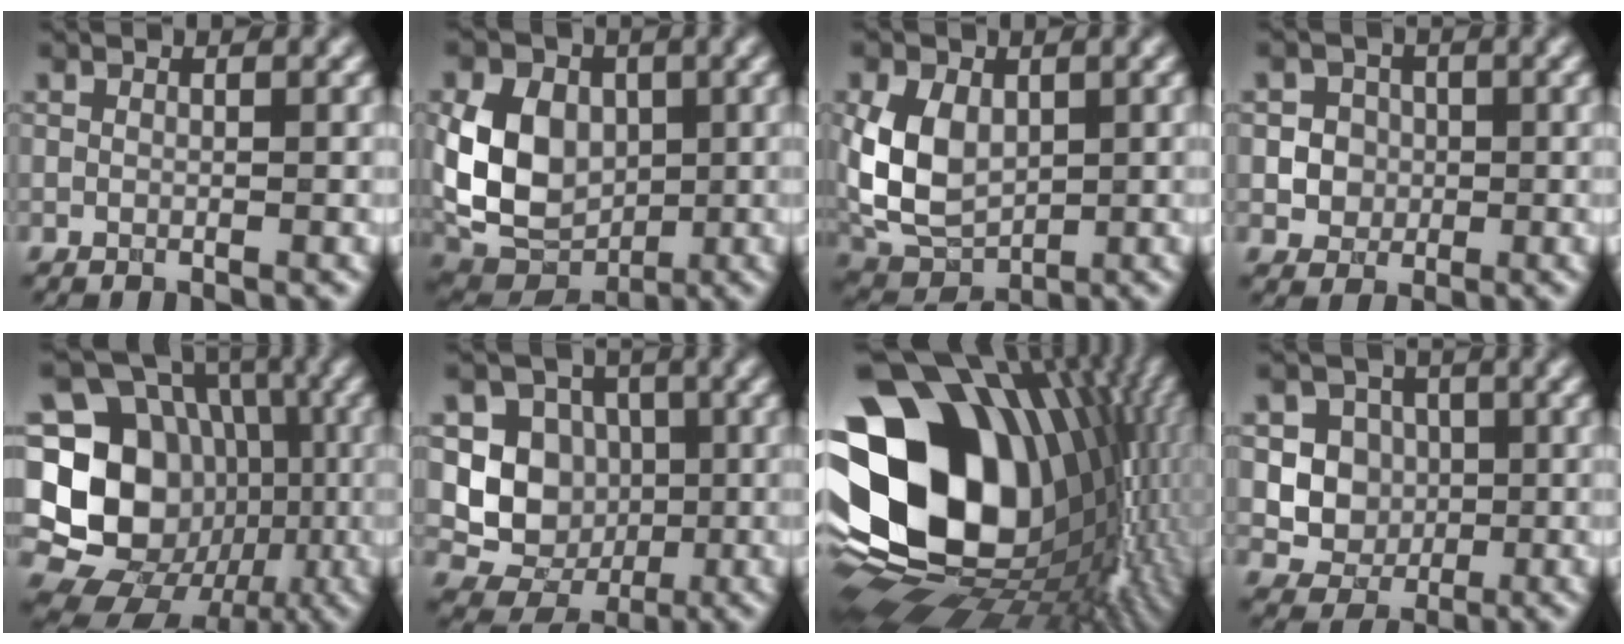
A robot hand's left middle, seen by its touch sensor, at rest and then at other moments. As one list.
[{"total": 8.3, "force": [0.5, 6.2, 5.4], "torque": [-0.113, -0.006, 0.003]}, {"total": 6.2, "force": [0.6, 4.3, 4.3], "torque": [-0.099, -0.002, 0.010]}, {"total": 3.6, "force": [0.4, 3.4, 1.3], "torque": [-0.009, 0.011, 0.003]}, {"total": 20.8, "force": [-1.7, 18.6, 9.1], "torque": [-0.176, 0.024, -0.060]}, {"total": 6.5, "force": [0.0, 5.8, 3.0], "torque": [-0.035, -0.009, -0.013]}, {"total": 20.5, "force": [1.6, 15.2, 13.8], "torque": [-0.275, -0.041, 0.063]}, {"total": 4.9, "force": [0.5, 4.5, 1.9], "torque": [-0.019, -0.002, 0.009]}]